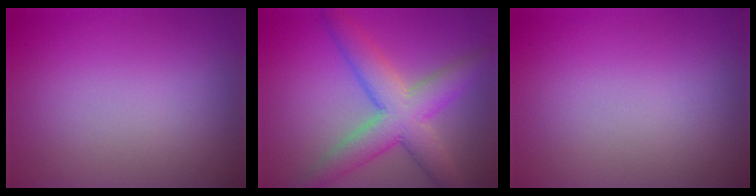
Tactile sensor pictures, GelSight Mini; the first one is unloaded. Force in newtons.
{"total": 6.9, "press": 6.9, "slide": 0.1}
{"total": 0.0}